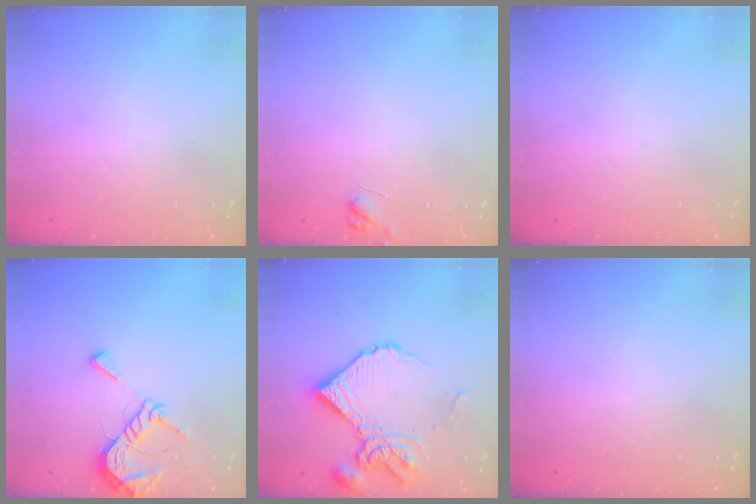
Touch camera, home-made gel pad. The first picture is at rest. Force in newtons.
{"total": 3.3, "press": 3.3, "slide": 0.4}
{"total": 0.0}
{"total": 9.9, "press": 9.9, "slide": 0.6}
{"total": 13.9, "press": 13.7, "slide": 1.8}
{"total": 0.0}